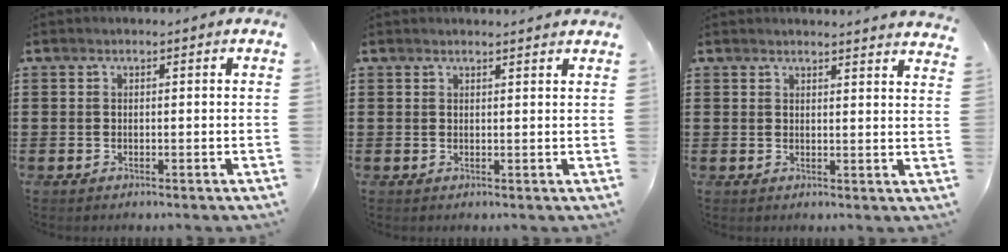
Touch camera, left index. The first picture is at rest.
{"total": 1.3, "force": [1.2, -0.1, 0.3], "torque": [-0.007, -0.002, 0.024]}
{"total": 2.5, "force": [2.4, -0.6, 0.3], "torque": [-0.011, -0.010, 0.046]}